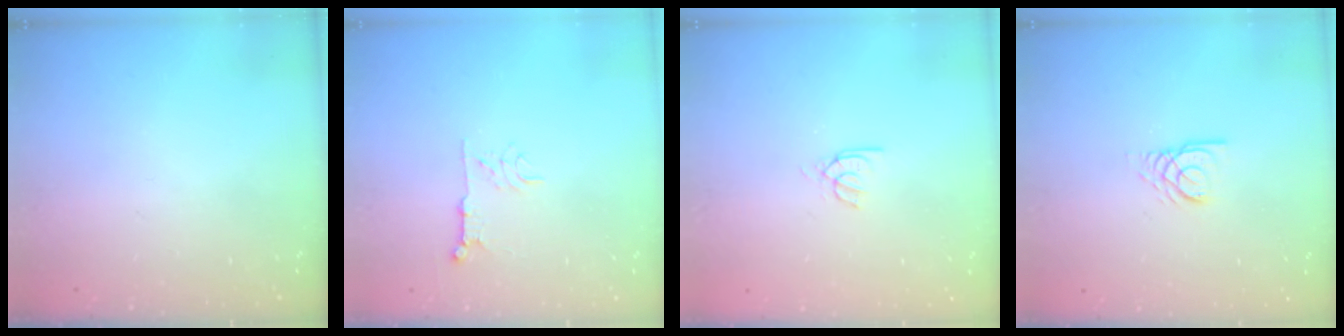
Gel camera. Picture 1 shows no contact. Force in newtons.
{"total": 5.4, "press": 5.4, "slide": 0.7}
{"total": 2.9, "press": 2.9, "slide": 0.3}
{"total": 3.0, "press": 2.9, "slide": 0.3}